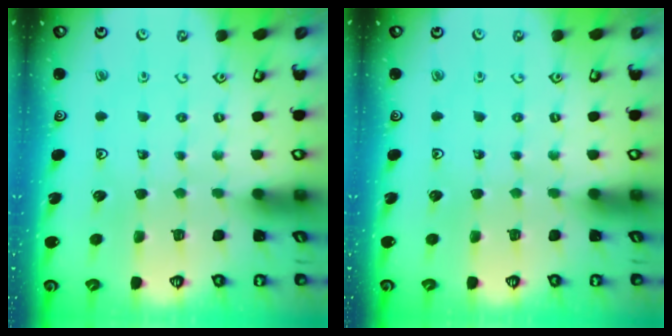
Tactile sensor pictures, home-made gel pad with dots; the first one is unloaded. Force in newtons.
{"total": 0.0}